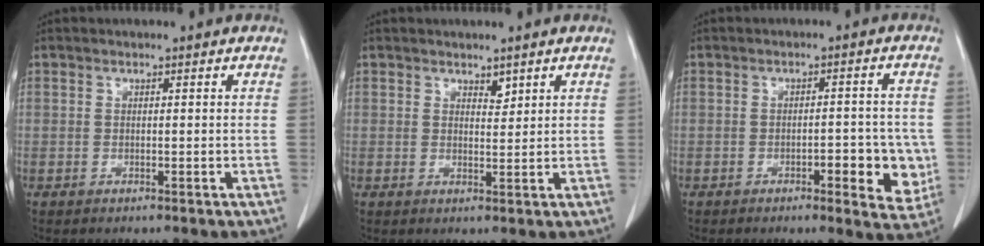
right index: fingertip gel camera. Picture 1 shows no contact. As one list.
[{"total": 1.5, "force": [1.2, 0.6, 0.7], "torque": [-0.008, -0.005, 0.019]}, {"total": 7.1, "force": [-2.0, 2.3, 6.4], "torque": [-0.069, 0.000, -0.020]}]